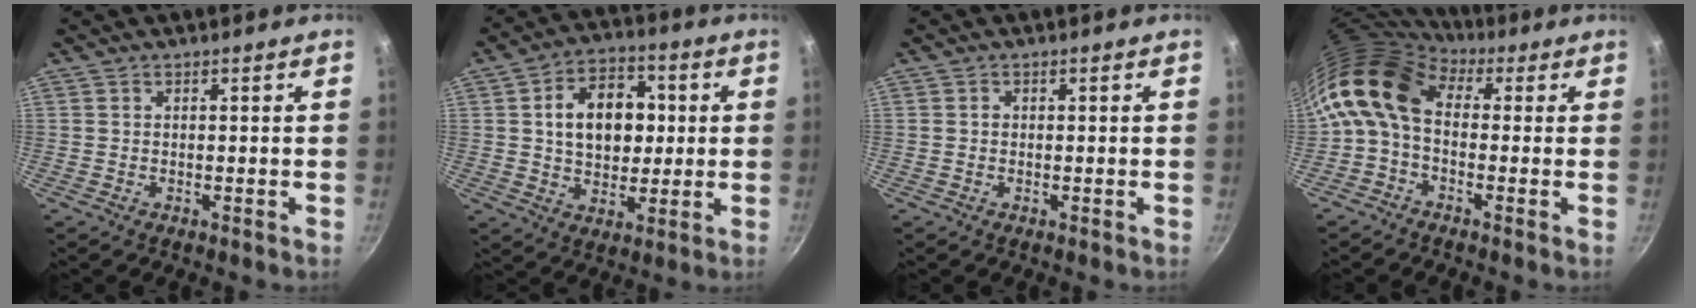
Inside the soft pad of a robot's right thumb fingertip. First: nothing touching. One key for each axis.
{"total": 14.0, "fx": 2.0, "fy": 10.0, "fz": 9.6, "tx": -0.112, "ty": 0.012, "tz": 0.027}
{"total": 0.6, "fx": 0.0, "fy": 0.6, "fz": 0.2, "tx": -0.002, "ty": 0.004, "tz": 0.000}
{"total": 11.2, "fx": 1.3, "fy": 7.5, "fz": 8.2, "tx": -0.148, "ty": 0.025, "tz": 0.000}